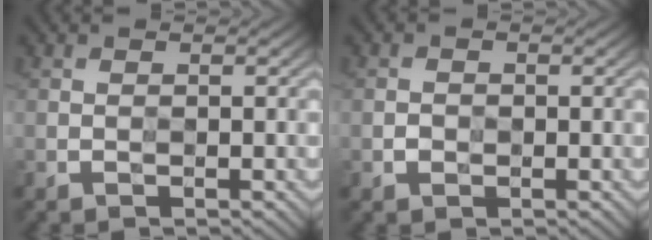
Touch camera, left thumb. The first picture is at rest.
{"total": 0.9, "force": [-0.3, 0.7, -0.4], "torque": [0.015, -0.001, -0.005]}